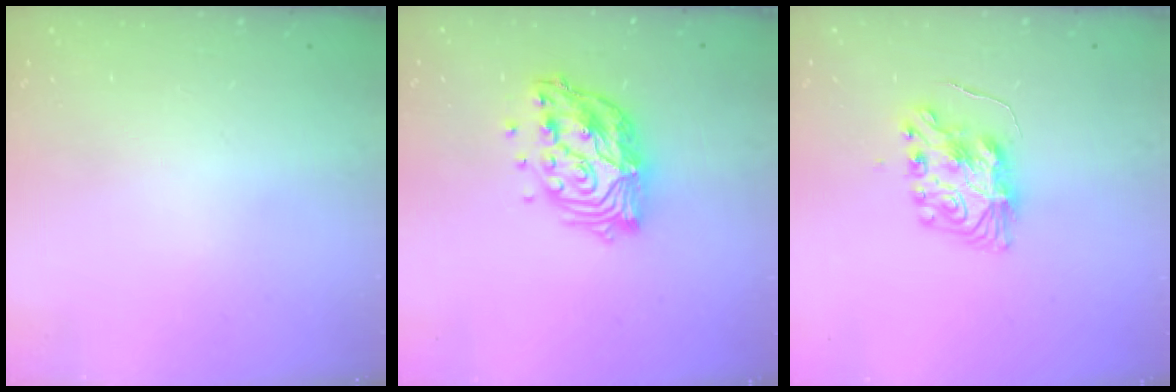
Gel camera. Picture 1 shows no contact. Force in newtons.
{"total": 16.8, "press": 16.7, "slide": 1.5}
{"total": 9.0, "press": 9.0, "slide": 0.9}